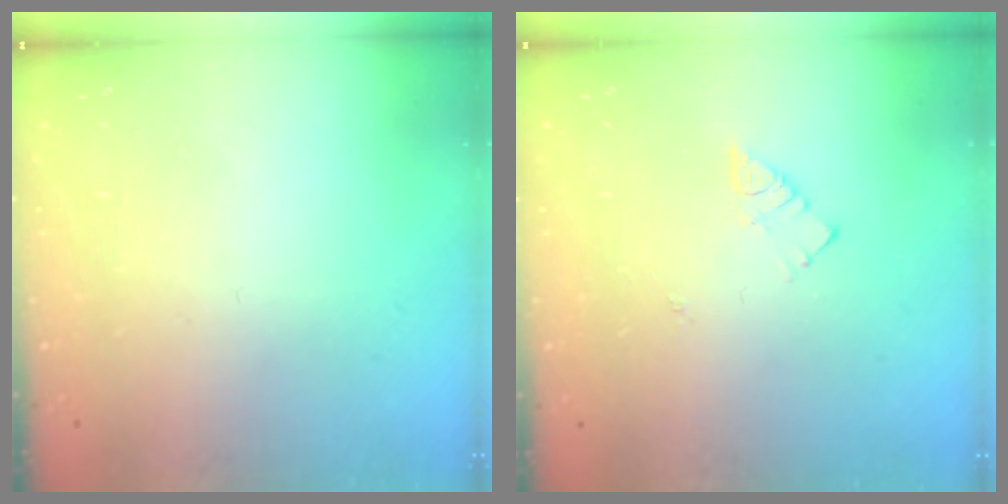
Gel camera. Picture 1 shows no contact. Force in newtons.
{"total": 2.9, "press": 2.9, "slide": 0.4}